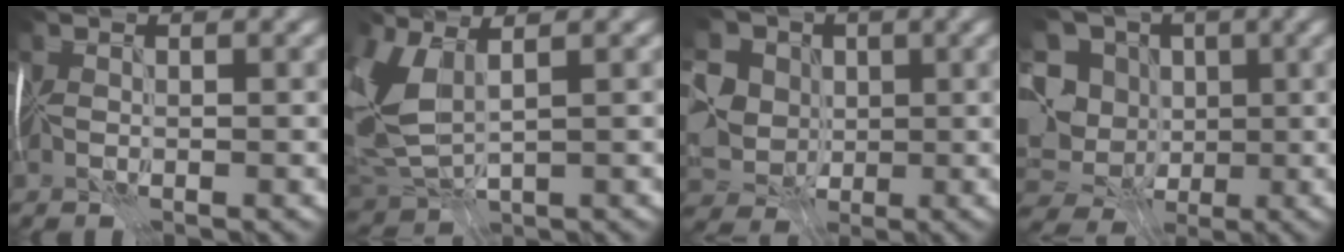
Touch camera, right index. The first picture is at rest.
{"total": 6.1, "force": [0.6, 3.0, 5.2], "torque": [-0.133, -0.005, 0.012]}
{"total": 7.5, "force": [1.1, 6.3, 3.9], "torque": [-0.077, 0.014, -0.001]}
{"total": 11.5, "force": [-0.3, 9.8, 6.1], "torque": [-0.125, -0.006, -0.015]}